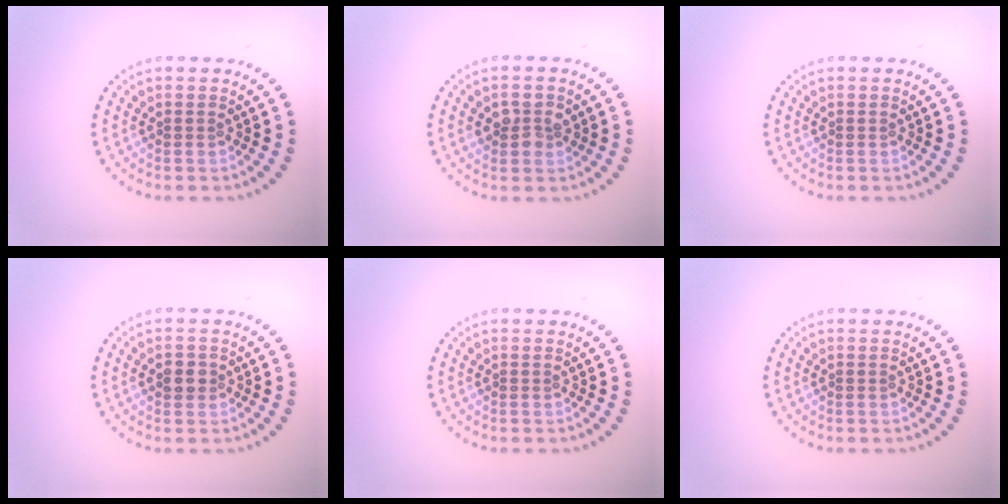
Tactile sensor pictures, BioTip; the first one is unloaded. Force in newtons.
{"total": 2.5, "press": 2.5, "slide": 0.4}
{"total": 0.0}
{"total": 1.7, "press": 1.7, "slide": 0.5}
{"total": 0.0}
{"total": 0.0}